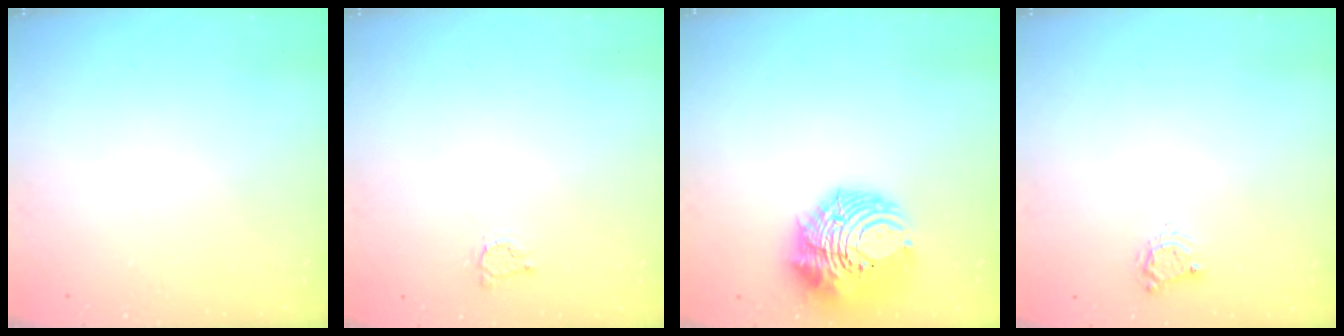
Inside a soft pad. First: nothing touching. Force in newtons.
{"total": 2.2, "press": 2.2, "slide": 0.3}
{"total": 13.6, "press": 13.5, "slide": 1.7}
{"total": 5.4, "press": 5.4, "slide": 0.3}